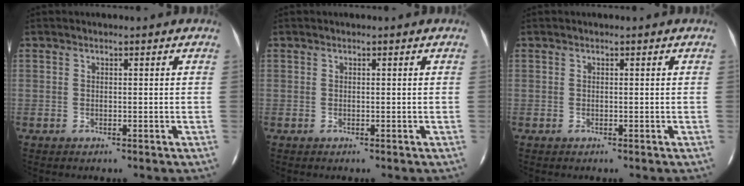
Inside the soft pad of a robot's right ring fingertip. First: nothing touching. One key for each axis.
{"total": 0.0}
{"total": 0.0}